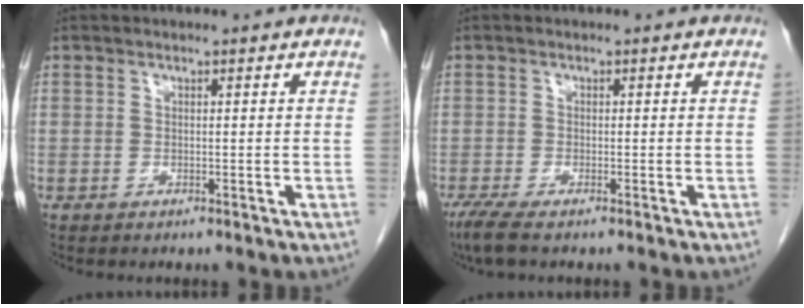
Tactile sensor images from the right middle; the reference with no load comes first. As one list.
[{"total": 3.0, "force": [-2.2, 0.2, 2.0], "torque": [-0.045, -0.011, -0.045]}]